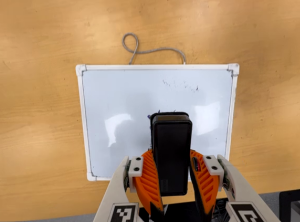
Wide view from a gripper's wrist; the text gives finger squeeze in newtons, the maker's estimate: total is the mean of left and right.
{"total": 9.8, "left": 7.8, "right": 11.9}